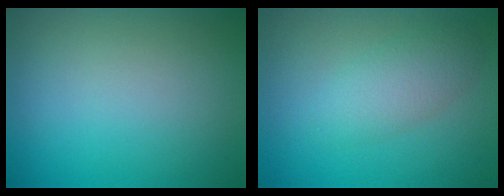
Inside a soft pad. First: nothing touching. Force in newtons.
{"total": 2.9, "press": 2.9, "slide": 0.0}